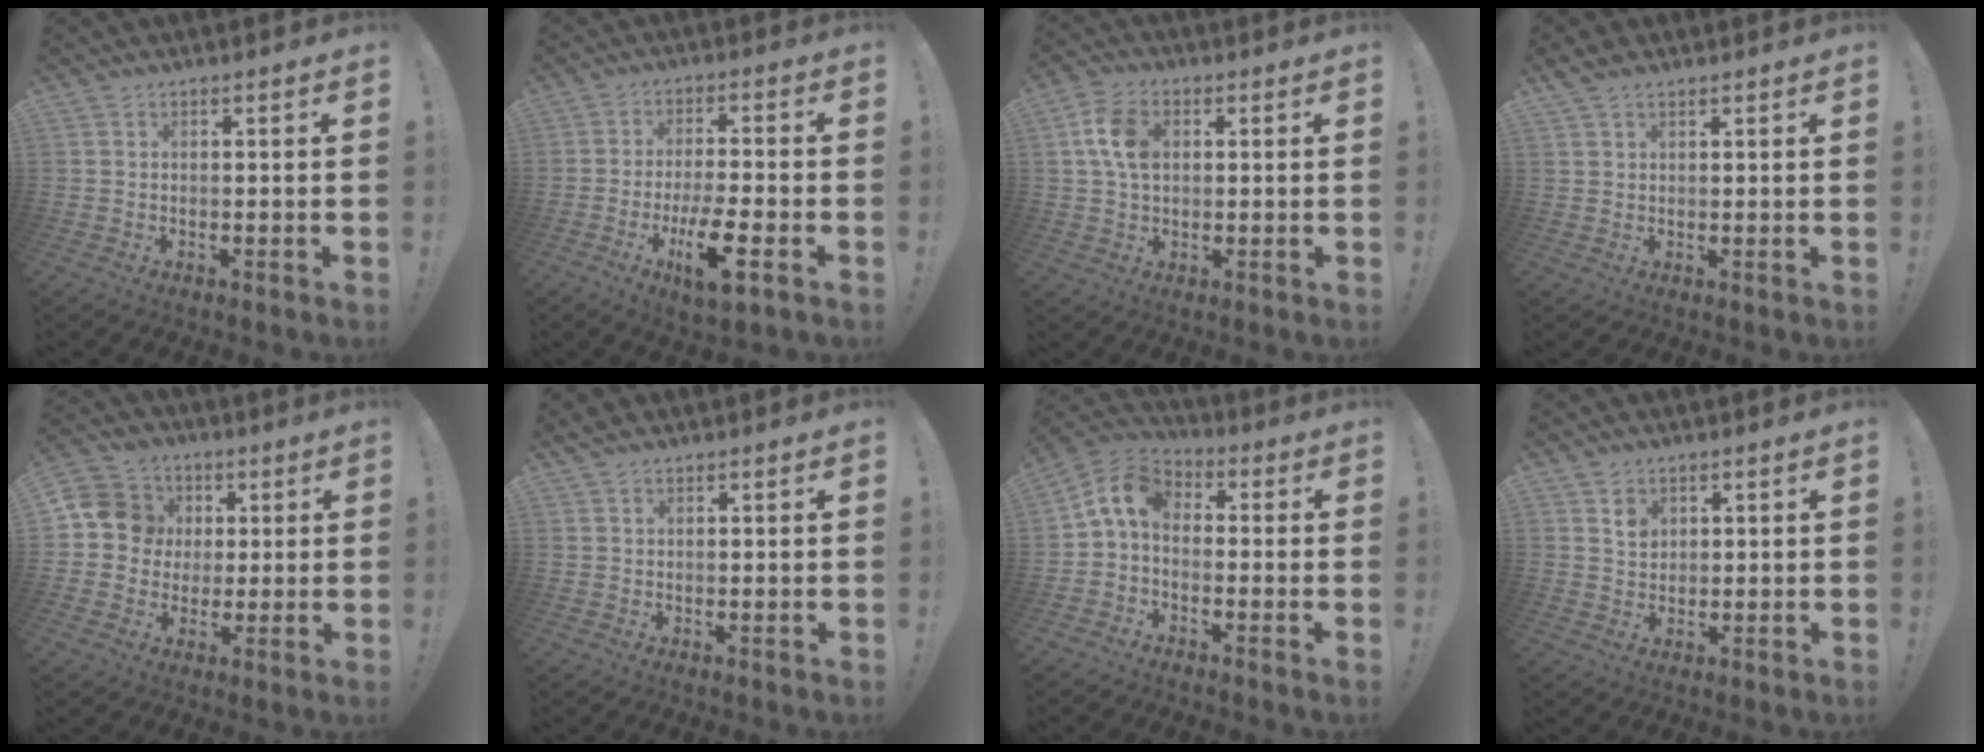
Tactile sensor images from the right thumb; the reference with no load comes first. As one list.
[{"total": 11.5, "force": [-5.0, 3.0, 10.0], "torque": [-0.166, 0.009, -0.082]}, {"total": 9.9, "force": [1.9, 7.1, 6.6], "torque": [-0.120, 0.012, 0.038]}, {"total": 2.6, "force": [2.0, 1.2, 1.1], "torque": [-0.017, -0.005, 0.038]}, {"total": 11.6, "force": [1.8, 10.8, 3.8], "torque": [-0.048, 0.006, 0.037]}, {"total": 1.1, "force": [0.9, 0.5, 0.4], "torque": [-0.005, -0.002, 0.016]}, {"total": 8.9, "force": [0.0, 5.7, 6.8], "torque": [-0.146, 0.021, 0.004]}, {"total": 4.2, "force": [2.2, 3.4, 0.8], "torque": [0.008, -0.017, 0.036]}]